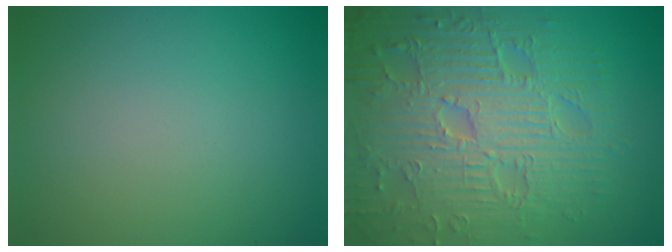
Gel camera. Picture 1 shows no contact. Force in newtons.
{"total": 9.4, "press": 6.8, "slide": 6.4}